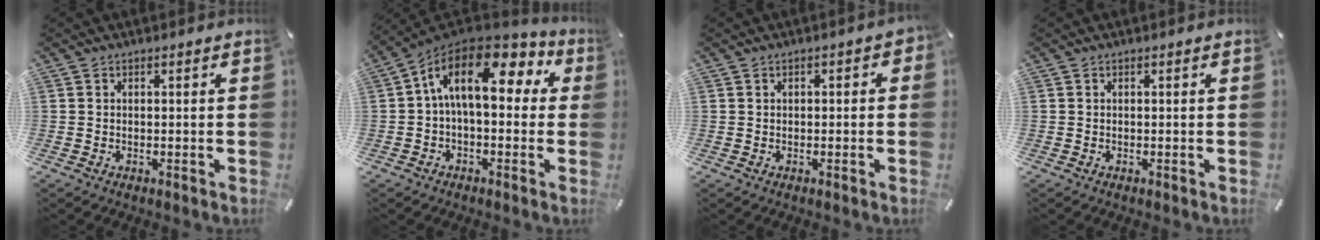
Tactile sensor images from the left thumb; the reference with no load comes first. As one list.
[{"total": 15.6, "force": [3.9, 7.9, 12.9], "torque": [-0.250, -0.009, 0.064]}, {"total": 1.3, "force": [-0.2, 0.8, 0.9], "torque": [-0.016, 0.004, -0.006]}, {"total": 0.0}]